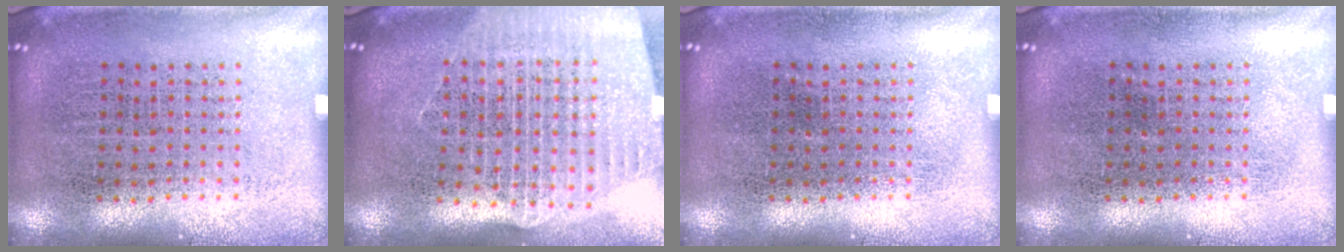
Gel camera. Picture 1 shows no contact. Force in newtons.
{"total": 2.6, "press": 2.2, "slide": 1.3}
{"total": 0.0}
{"total": 0.0}